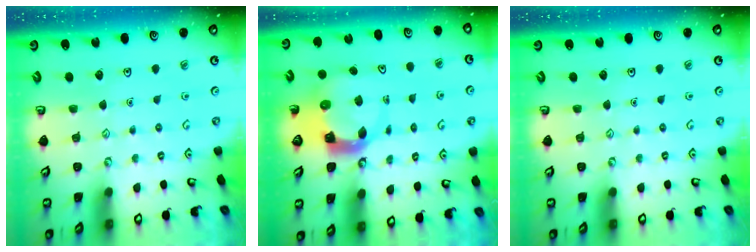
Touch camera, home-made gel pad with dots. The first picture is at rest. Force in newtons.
{"total": 4.7, "press": 4.6, "slide": 0.7}
{"total": 0.0}